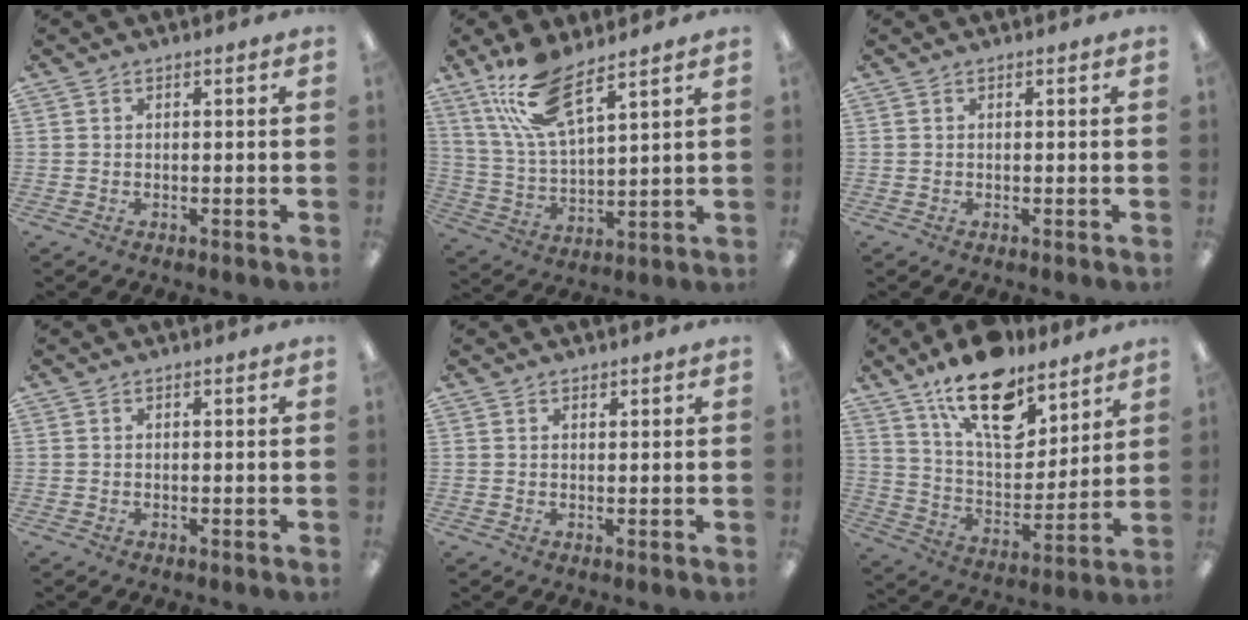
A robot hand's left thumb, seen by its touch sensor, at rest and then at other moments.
{"total": 14.2, "force": [9.9, 4.4, 9.2], "torque": [-0.194, -0.032, 0.179]}
{"total": 0.0}
{"total": 0.0}
{"total": 0.9, "force": [0.8, 0.4, 0.1], "torque": [-0.002, 0.000, 0.015]}
{"total": 19.1, "force": [12.8, 9.0, 10.8], "torque": [-0.170, -0.073, 0.223]}